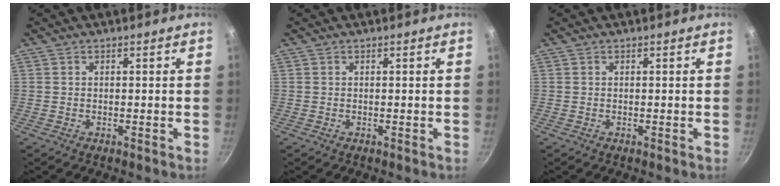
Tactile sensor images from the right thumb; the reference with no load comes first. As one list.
[{"total": 0.0}, {"total": 0.0}]